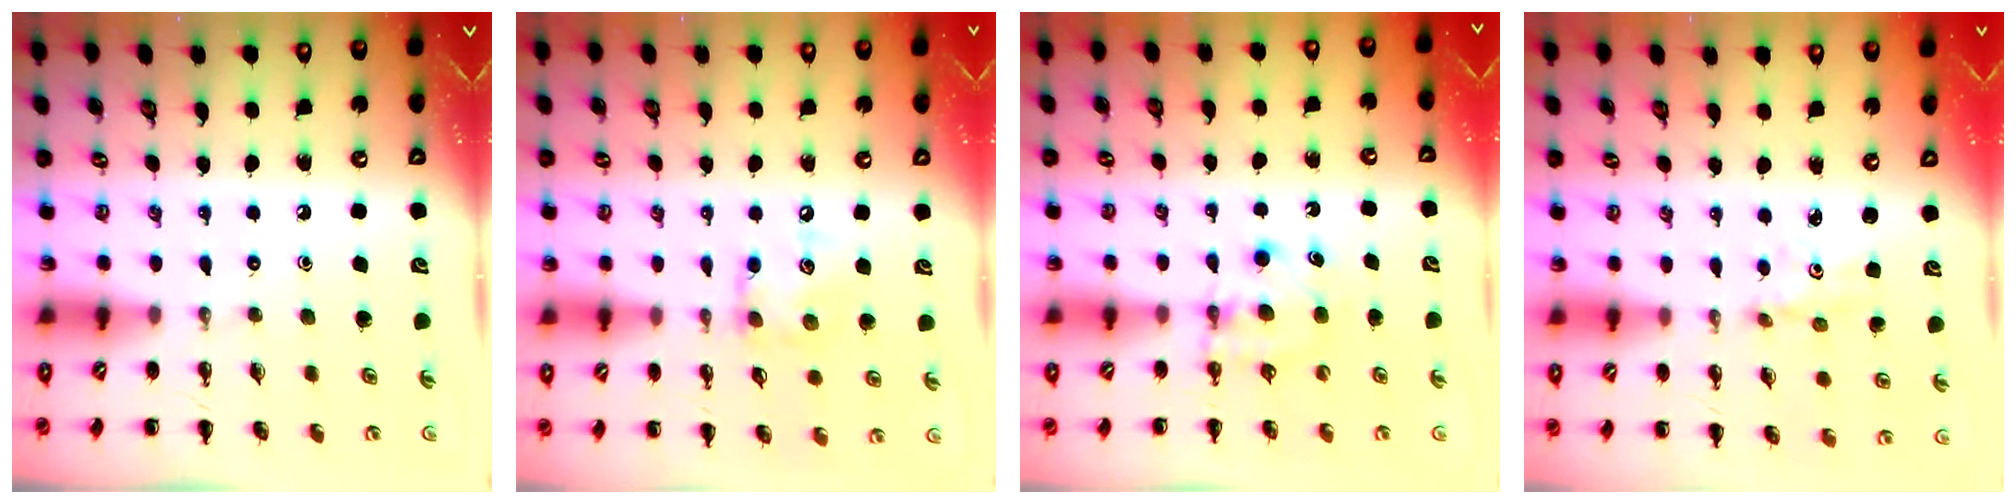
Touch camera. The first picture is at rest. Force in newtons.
{"total": 9.0, "press": 9.0, "slide": 0.6}
{"total": 5.7, "press": 5.5, "slide": 1.5}
{"total": 2.1, "press": 2.0, "slide": 0.7}